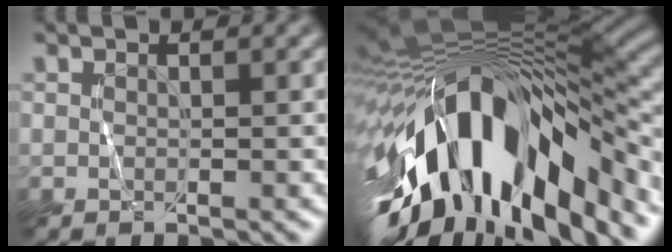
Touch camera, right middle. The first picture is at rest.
{"total": 16.9, "force": [-6.7, 8.0, 13.3], "torque": [-0.241, 0.005, -0.109]}